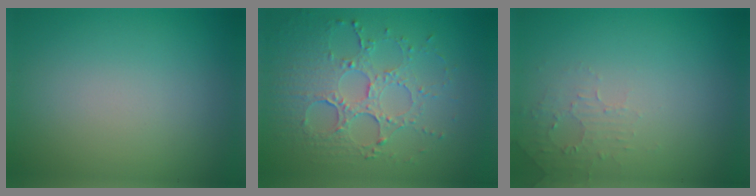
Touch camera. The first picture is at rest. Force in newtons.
{"total": 5.0, "press": 3.7, "slide": 3.4}
{"total": 1.6, "press": 1.6, "slide": 0.4}